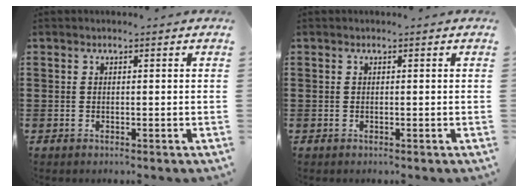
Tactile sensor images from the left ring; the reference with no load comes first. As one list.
[{"total": 0.0}]